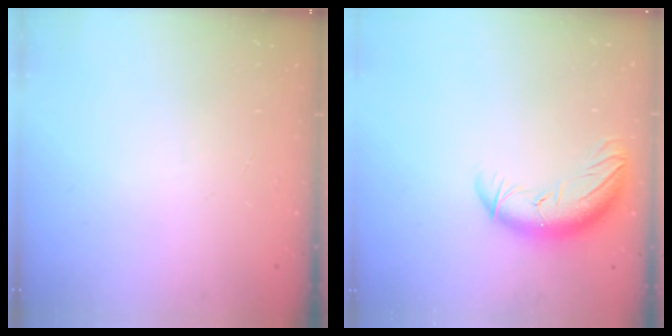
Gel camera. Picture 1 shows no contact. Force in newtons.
{"total": 10.5, "press": 10.2, "slide": 2.4}